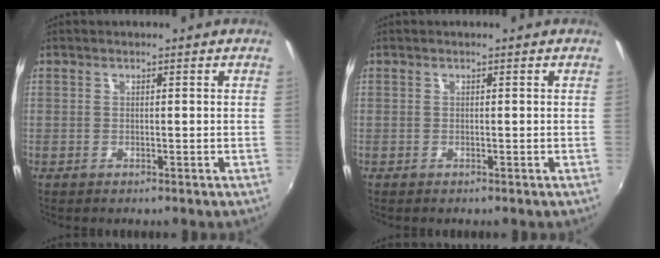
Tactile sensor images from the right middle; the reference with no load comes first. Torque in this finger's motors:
{"motor_torque": [0.06, -0.12, 0.00, 0.00]}